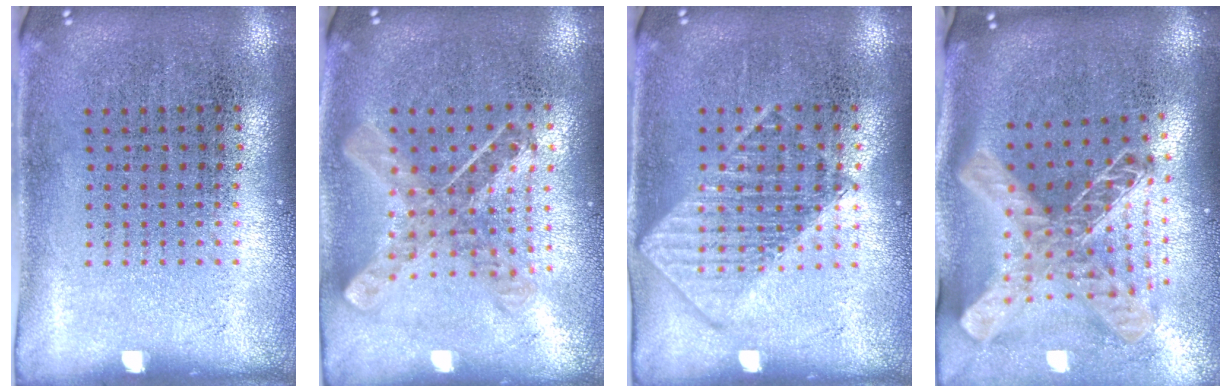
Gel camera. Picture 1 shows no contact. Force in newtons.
{"total": 0.9, "press": 0.8, "slide": 0.2}
{"total": 1.2, "press": 1.2, "slide": 0.1}
{"total": 2.5, "press": 1.8, "slide": 1.8}